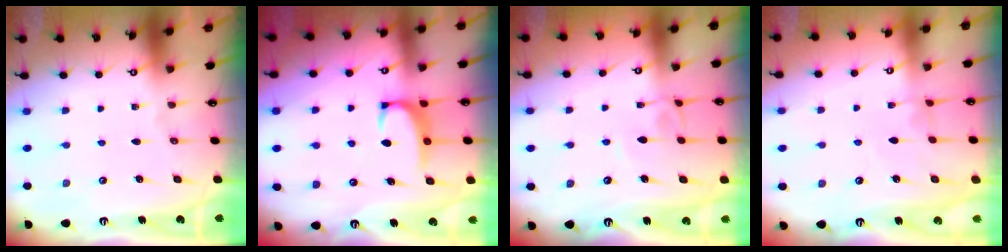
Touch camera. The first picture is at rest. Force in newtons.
{"total": 2.4, "press": 2.3, "slide": 0.6}
{"total": 2.4, "press": 2.4, "slide": 0.4}
{"total": 2.5, "press": 2.4, "slide": 0.5}